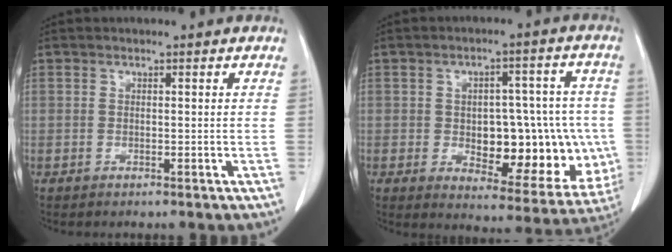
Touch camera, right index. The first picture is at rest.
{"total": 17.9, "force": [-2.2, 8.5, 15.6], "torque": [-0.185, 0.025, 0.000]}